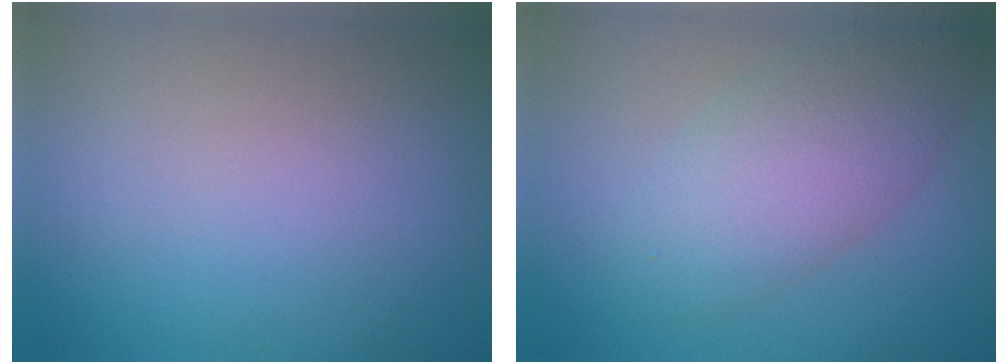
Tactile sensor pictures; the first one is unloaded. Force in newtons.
{"total": 5.3, "press": 5.3, "slide": 0.3}